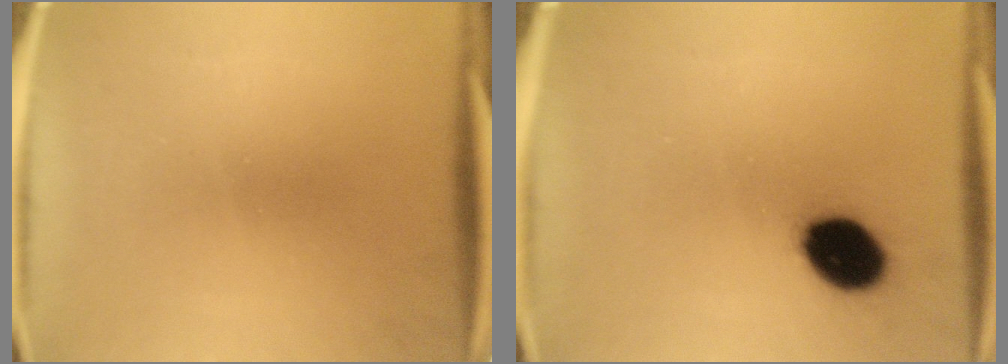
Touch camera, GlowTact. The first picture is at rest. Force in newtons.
{"total": 10.9}